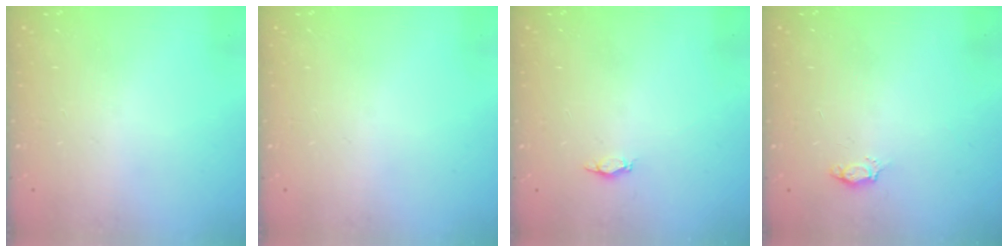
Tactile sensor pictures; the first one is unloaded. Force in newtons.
{"total": 0.0}
{"total": 4.0, "press": 3.7, "slide": 1.6}
{"total": 3.0, "press": 2.9, "slide": 0.4}